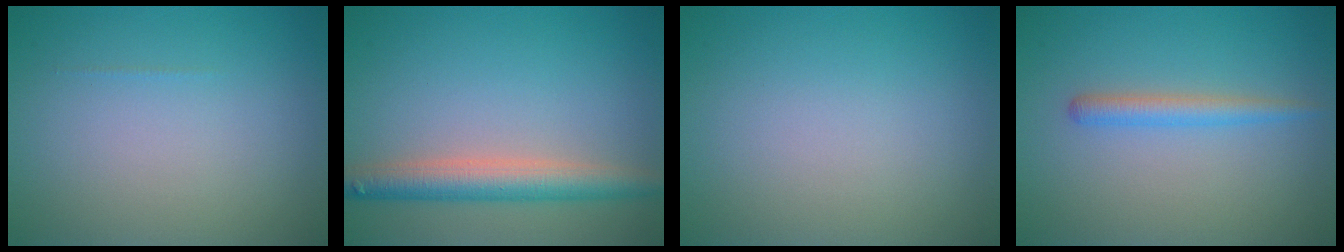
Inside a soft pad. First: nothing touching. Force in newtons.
{"total": 4.3, "press": 4.3, "slide": 0.2}
{"total": 0.0}
{"total": 1.9, "press": 1.9, "slide": 0.0}